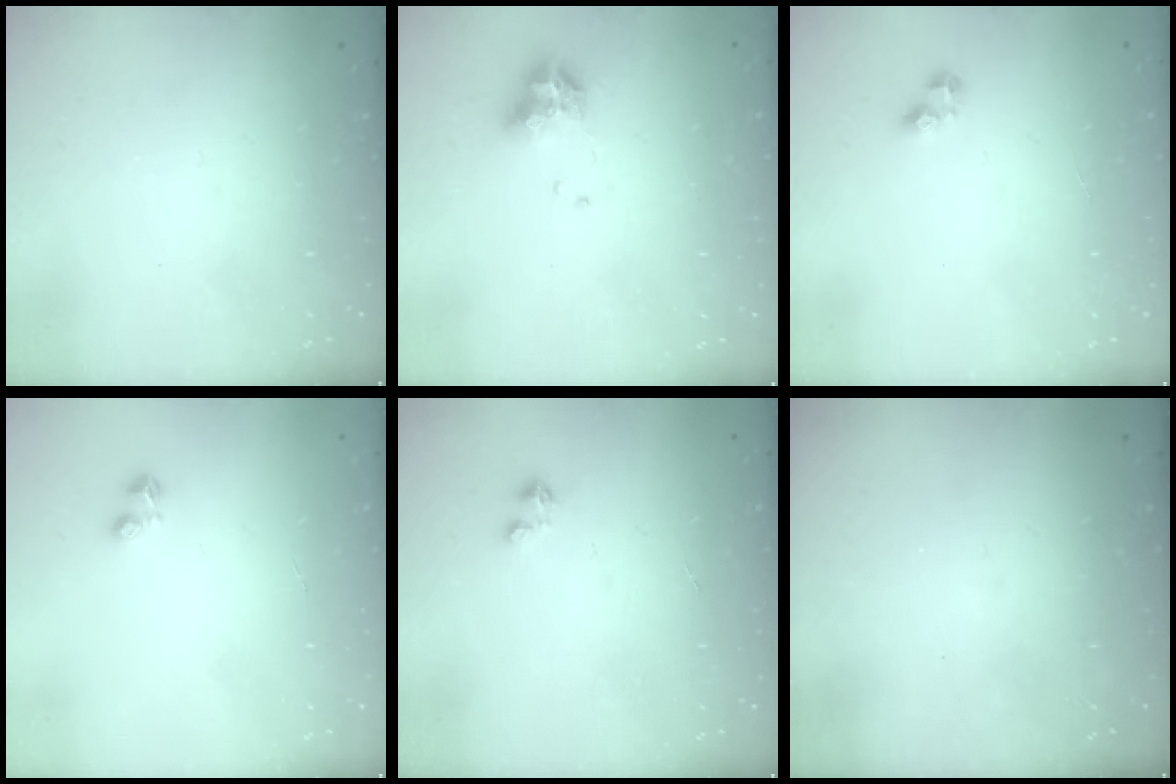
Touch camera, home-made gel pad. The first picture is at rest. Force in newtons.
{"total": 7.6, "press": 7.5, "slide": 0.8}
{"total": 2.9, "press": 2.9, "slide": 0.4}
{"total": 2.9, "press": 2.8, "slide": 0.6}
{"total": 0.0}
{"total": 0.0}